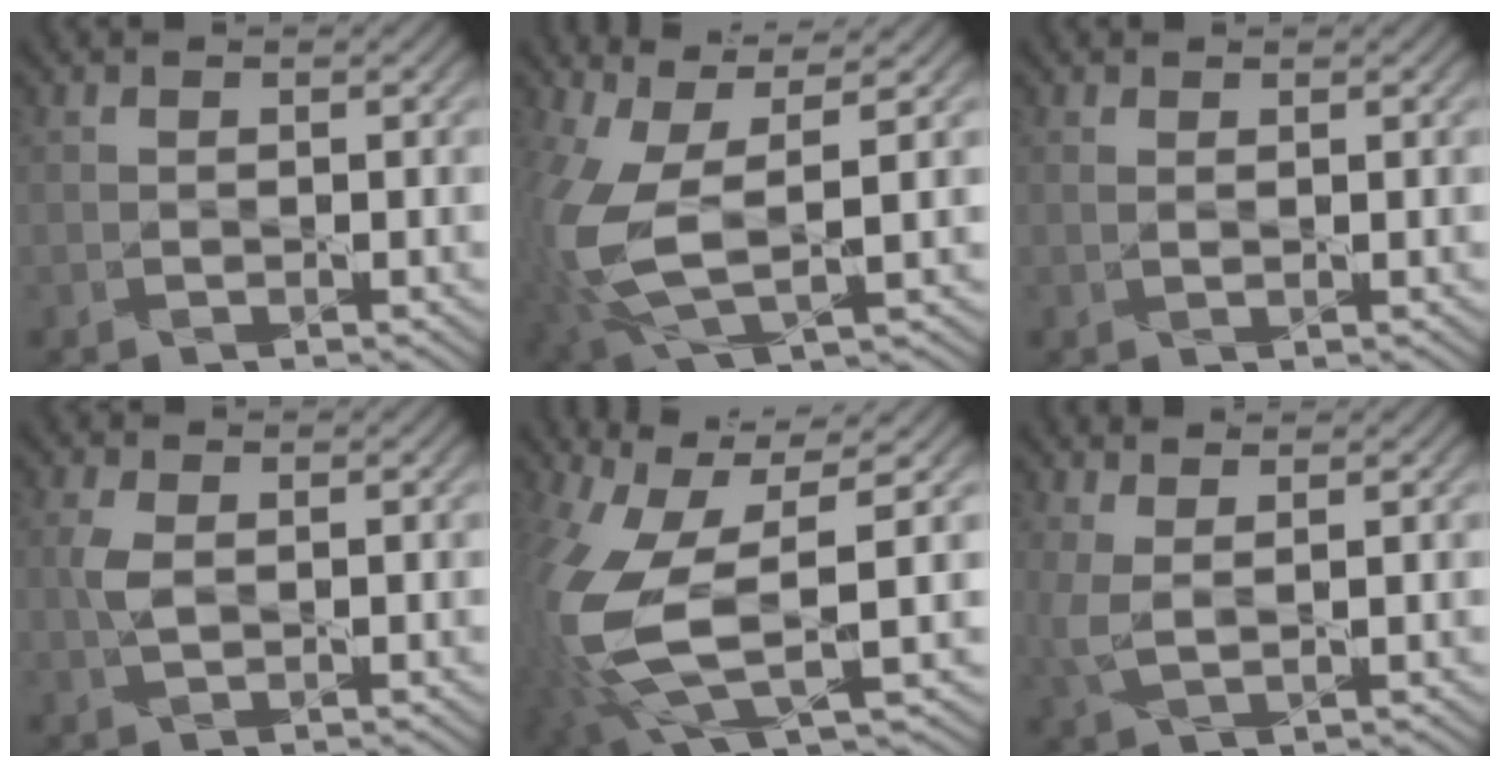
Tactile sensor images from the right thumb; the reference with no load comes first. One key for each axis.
{"total": 11.2, "fx": -0.2, "fy": 5.3, "fz": 9.9, "tx": -0.252, "ty": -0.023, "tz": 0.003}
{"total": 0.6, "fx": 0.4, "fy": 0.1, "fz": 0.5, "tx": -0.014, "ty": 0.003, "tz": 0.007}
{"total": 2.5, "fx": 0.3, "fy": 1.2, "fz": 2.2, "tx": -0.060, "ty": 0.003, "tz": 0.006}
{"total": 13.4, "fx": -0.9, "fy": 6.0, "fz": 12.0, "tx": -0.291, "ty": -0.034, "tz": -0.002}
{"total": 3.4, "fx": 1.4, "fy": 1.2, "fz": 2.9, "tx": -0.078, "ty": 0.003, "tz": 0.029}